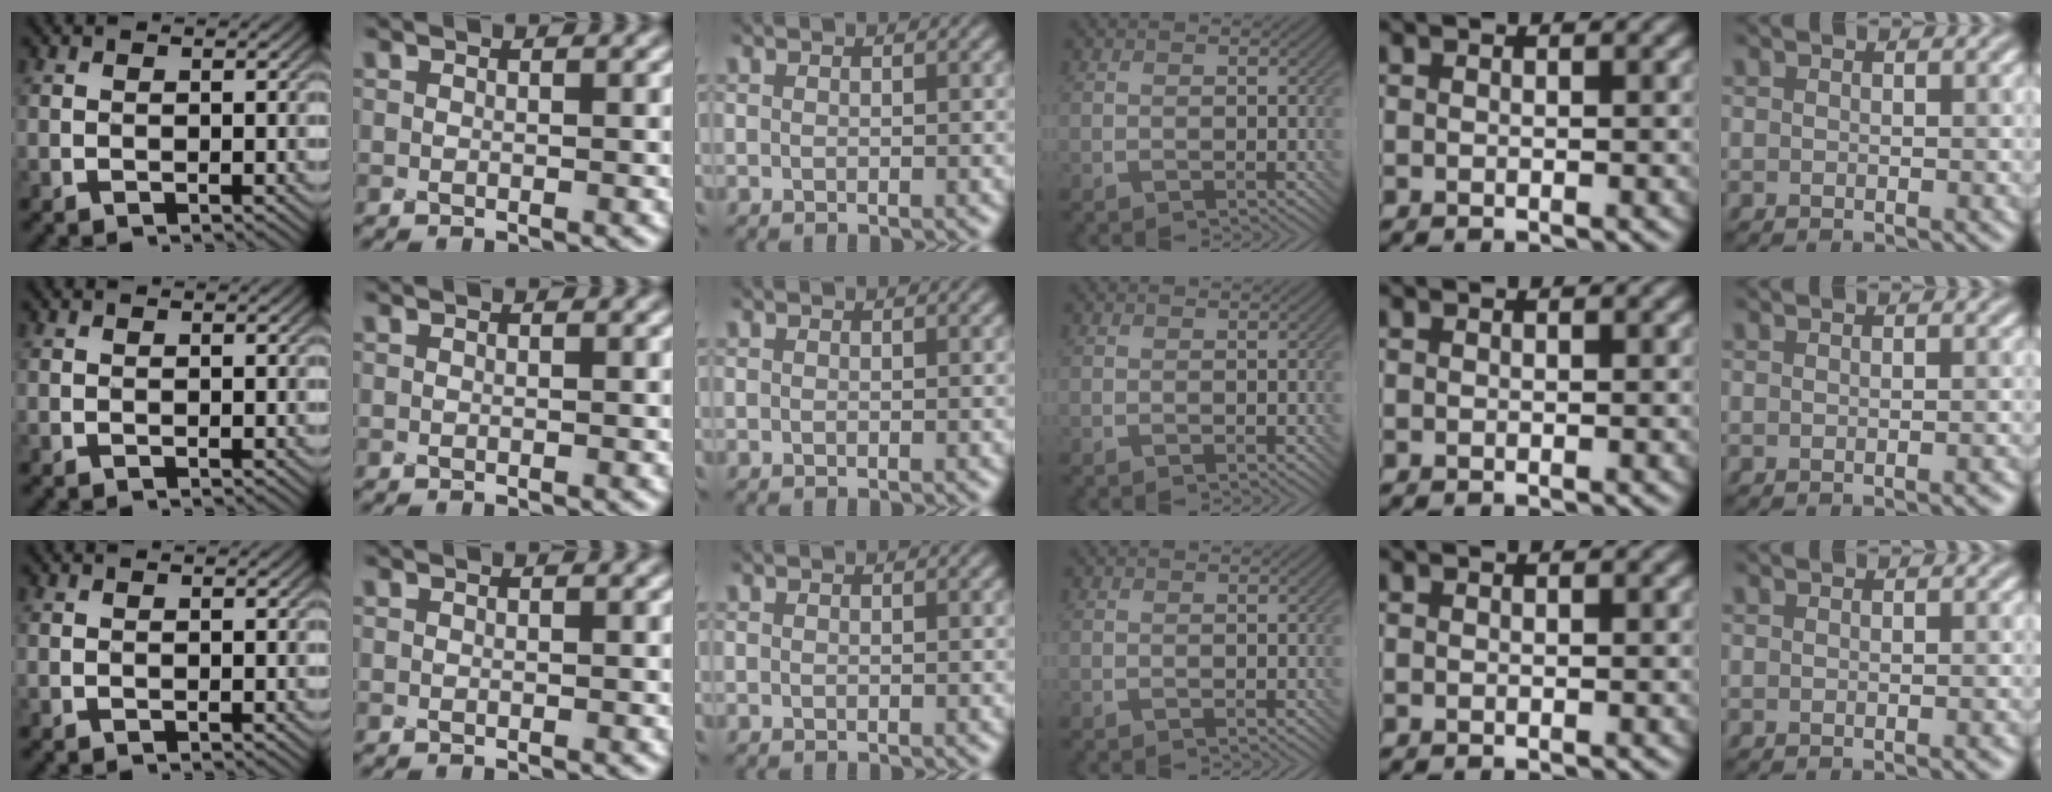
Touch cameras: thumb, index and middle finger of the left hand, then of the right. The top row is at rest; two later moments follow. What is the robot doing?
{"motion": "screw", "object": "bottle cap"}